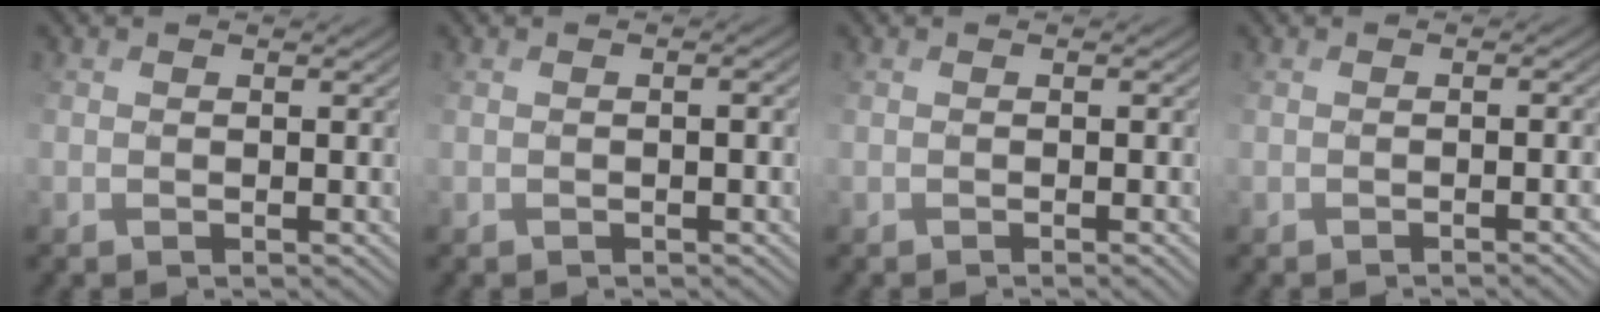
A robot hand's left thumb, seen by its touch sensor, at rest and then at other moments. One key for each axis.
{"total": 1.2, "fx": -0.4, "fy": 0.5, "fz": 1.1, "tx": -0.006, "ty": 0.005, "tz": 0.010}
{"total": 2.2, "fx": -0.6, "fy": 0.5, "fz": 2.0, "tx": -0.019, "ty": -0.003, "tz": 0.009}
{"total": 4.1, "fx": -1.4, "fy": 1.2, "fz": 3.7, "tx": -0.024, "ty": 0.006, "tz": 0.002}